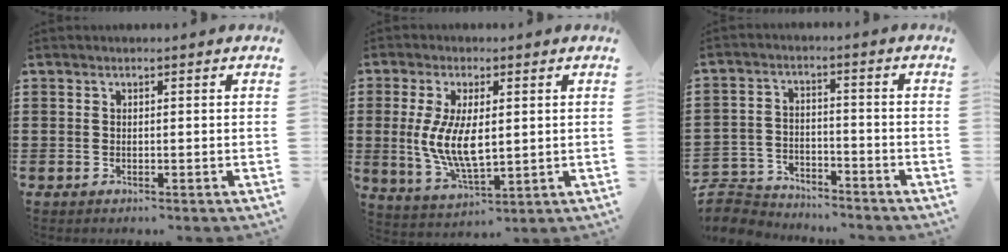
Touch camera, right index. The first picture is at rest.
{"total": 8.4, "force": [0.3, 3.6, 7.6], "torque": [-0.161, 0.000, 0.004]}
{"total": 5.3, "force": [-5.1, 1.2, 0.0], "torque": [-0.022, 0.006, -0.112]}